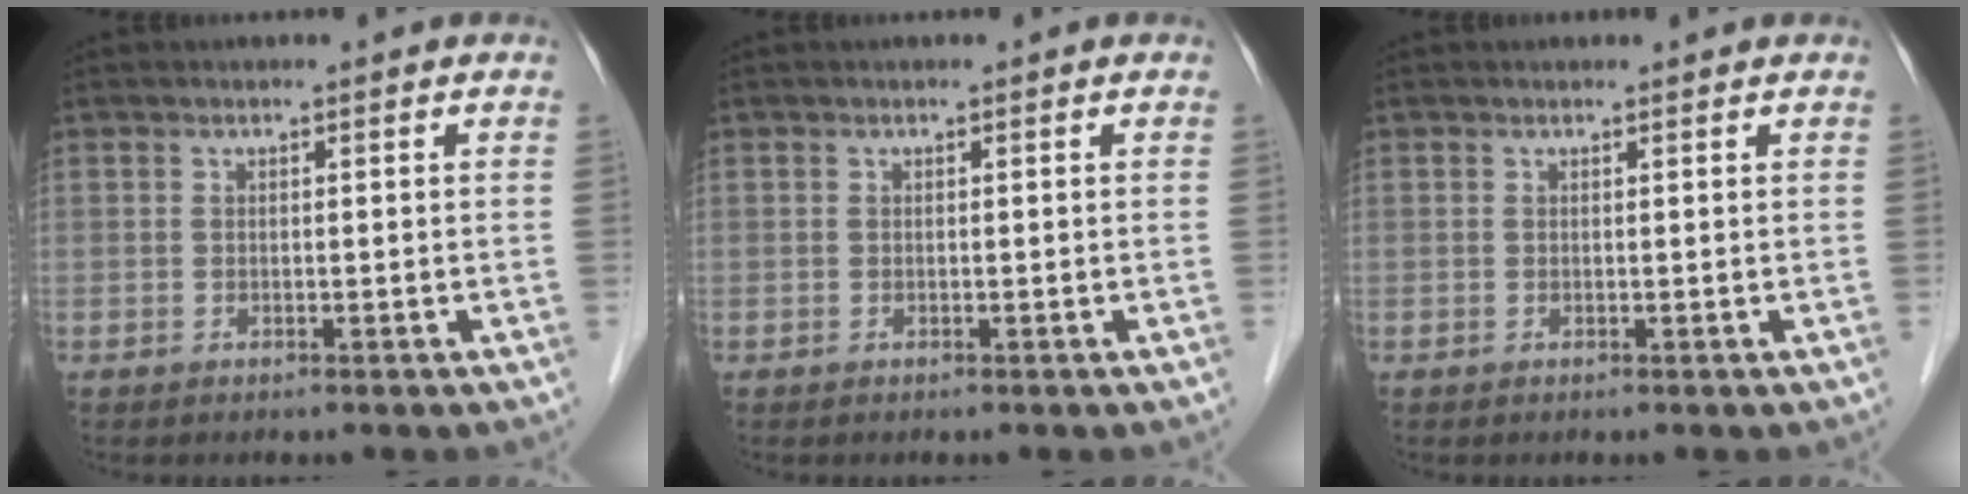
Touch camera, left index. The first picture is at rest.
{"total": 0.0}
{"total": 0.9, "force": [0.9, 0.1, 0.0], "torque": [-0.008, 0.004, 0.011]}